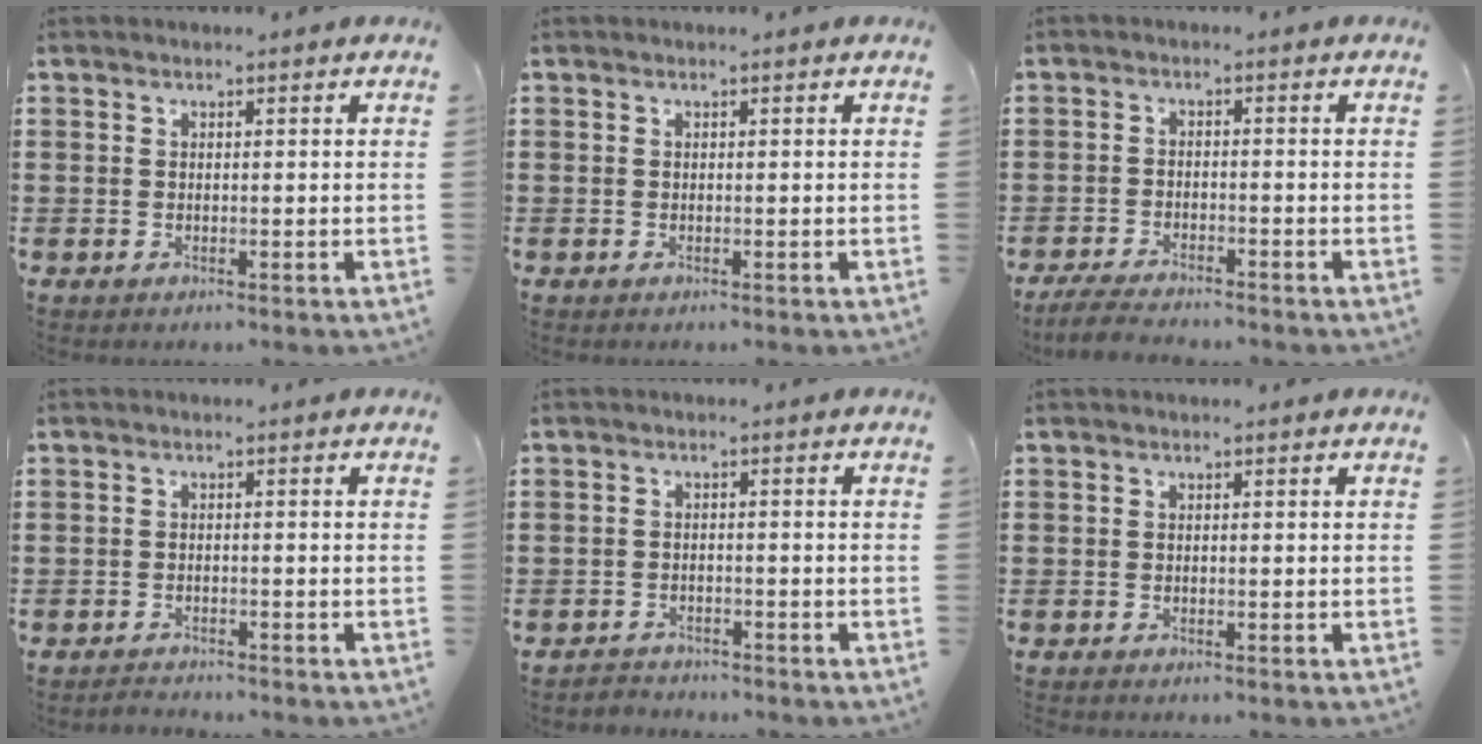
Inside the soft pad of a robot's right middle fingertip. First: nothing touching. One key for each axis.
{"total": 0.0}
{"total": 3.9, "fx": -3.7, "fy": 0.4, "fz": 1.2, "tx": -0.034, "ty": -0.005, "tz": -0.078}
{"total": 1.2, "fx": -1.2, "fy": 0.1, "fz": 0.0, "tx": -0.004, "ty": 0.002, "tz": -0.026}
{"total": 1.8, "fx": -1.7, "fy": 0.4, "fz": -0.2, "tx": -0.003, "ty": 0.001, "tz": -0.040}
{"total": 0.0}